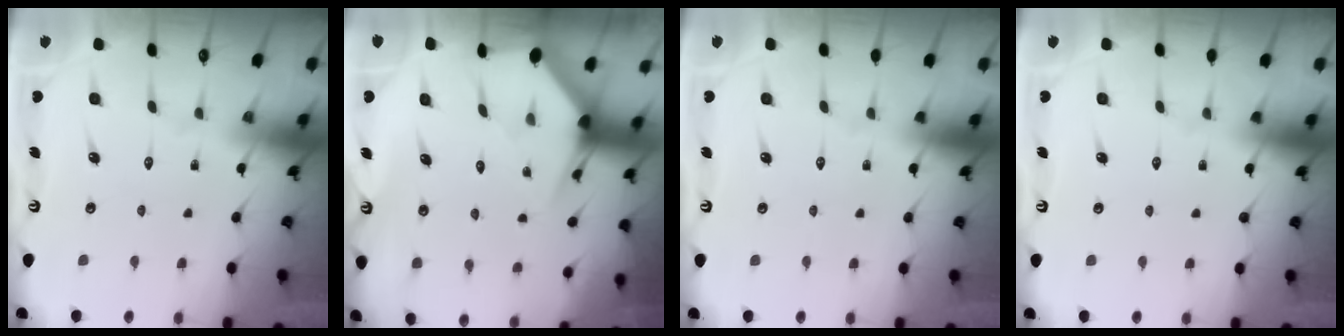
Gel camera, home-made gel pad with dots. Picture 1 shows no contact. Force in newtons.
{"total": 3.4, "press": 3.4, "slide": 0.5}
{"total": 0.0}
{"total": 0.0}